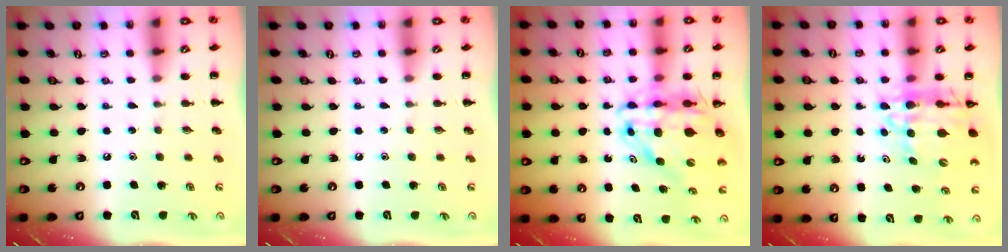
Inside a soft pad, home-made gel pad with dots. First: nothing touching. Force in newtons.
{"total": 0.0}
{"total": 15.1, "press": 14.5, "slide": 4.3}
{"total": 12.4, "press": 11.7, "slide": 4.1}